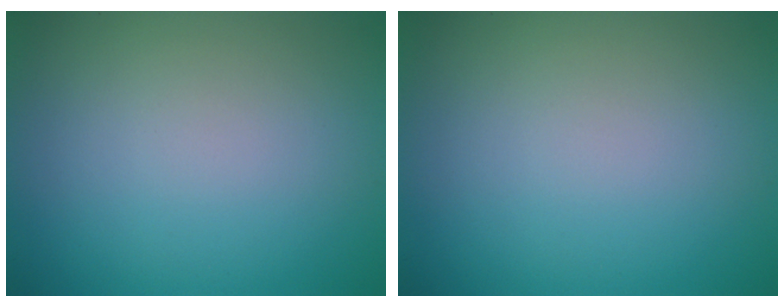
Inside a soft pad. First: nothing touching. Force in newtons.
{"total": 0.0}